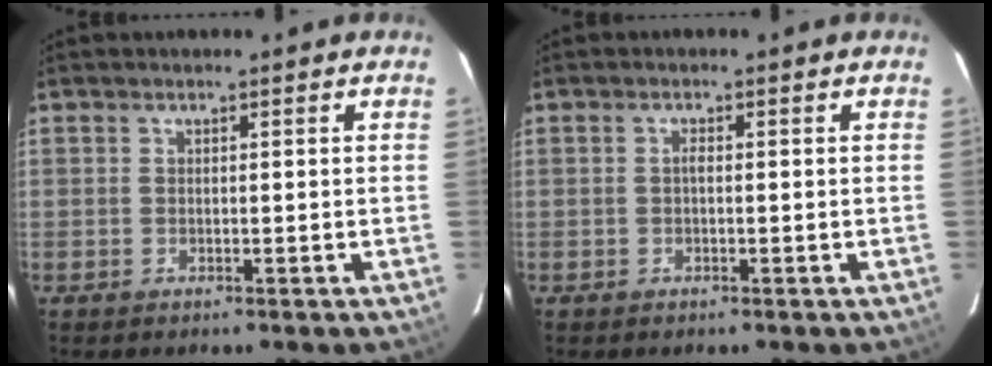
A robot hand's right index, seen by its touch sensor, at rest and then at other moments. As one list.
[{"total": 0.7, "force": [-0.1, 0.3, 0.7], "torque": [-0.013, 0.005, -0.004]}]